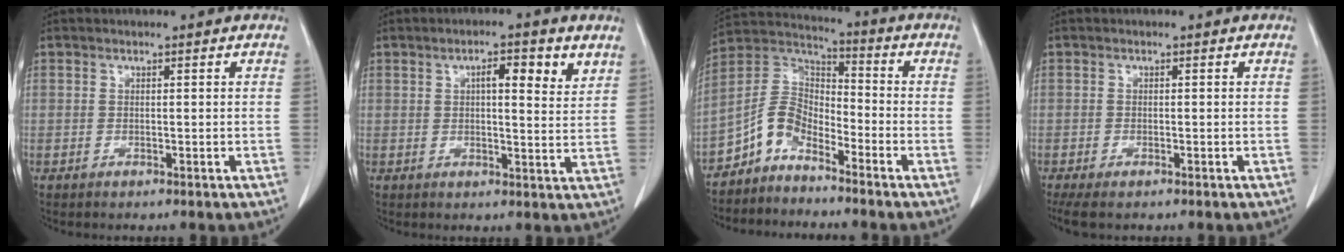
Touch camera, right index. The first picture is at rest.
{"total": 7.1, "force": [3.3, 1.8, 6.0], "torque": [-0.093, 0.005, 0.046]}
{"total": 8.3, "force": [-5.5, 4.2, 4.4], "torque": [-0.100, 0.027, -0.116]}
{"total": 5.2, "force": [-3.2, 2.3, 3.4], "torque": [-0.074, -0.008, -0.053]}